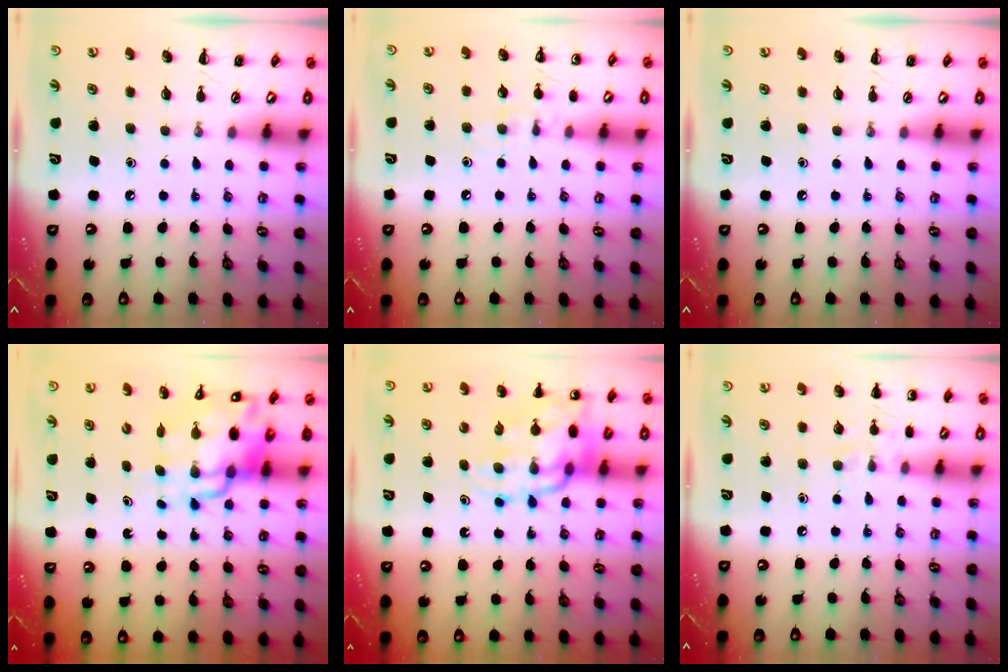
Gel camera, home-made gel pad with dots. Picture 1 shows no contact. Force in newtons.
{"total": 7.5, "press": 7.2, "slide": 2.0}
{"total": 0.0}
{"total": 12.2, "press": 11.6, "slide": 3.5}
{"total": 16.7, "press": 16.3, "slide": 3.7}
{"total": 6.5, "press": 6.2, "slide": 2.1}